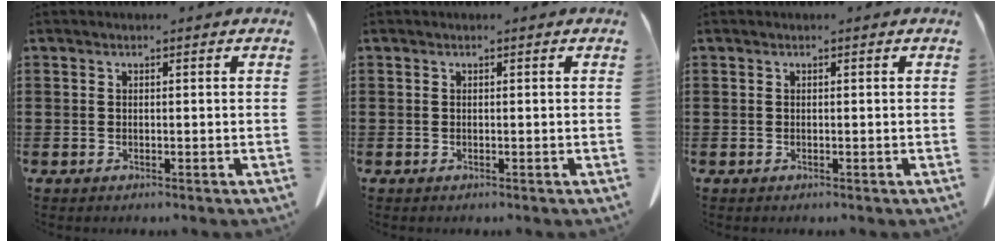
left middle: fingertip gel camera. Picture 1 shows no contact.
{"total": 0.0}
{"total": 0.0}